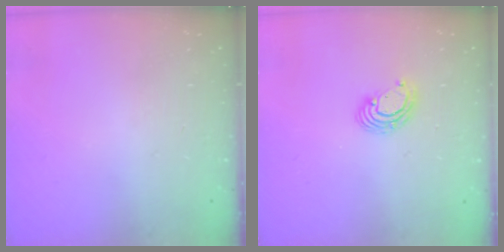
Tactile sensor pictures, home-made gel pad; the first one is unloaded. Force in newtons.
{"total": 5.2, "press": 5.2, "slide": 0.3}